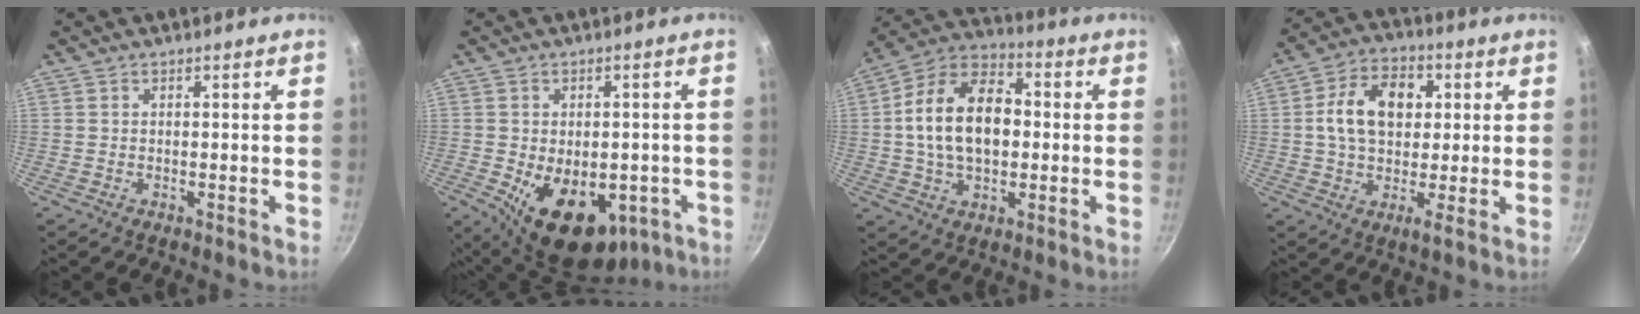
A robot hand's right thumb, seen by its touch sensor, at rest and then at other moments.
{"total": 16.0, "force": [-4.9, 10.1, 11.4], "torque": [-0.136, -0.005, -0.048]}
{"total": 17.1, "force": [0.5, 11.1, 13.0], "torque": [-0.196, 0.030, -0.006]}
{"total": 13.3, "force": [2.5, 8.8, 9.7], "torque": [-0.139, 0.007, 0.024]}